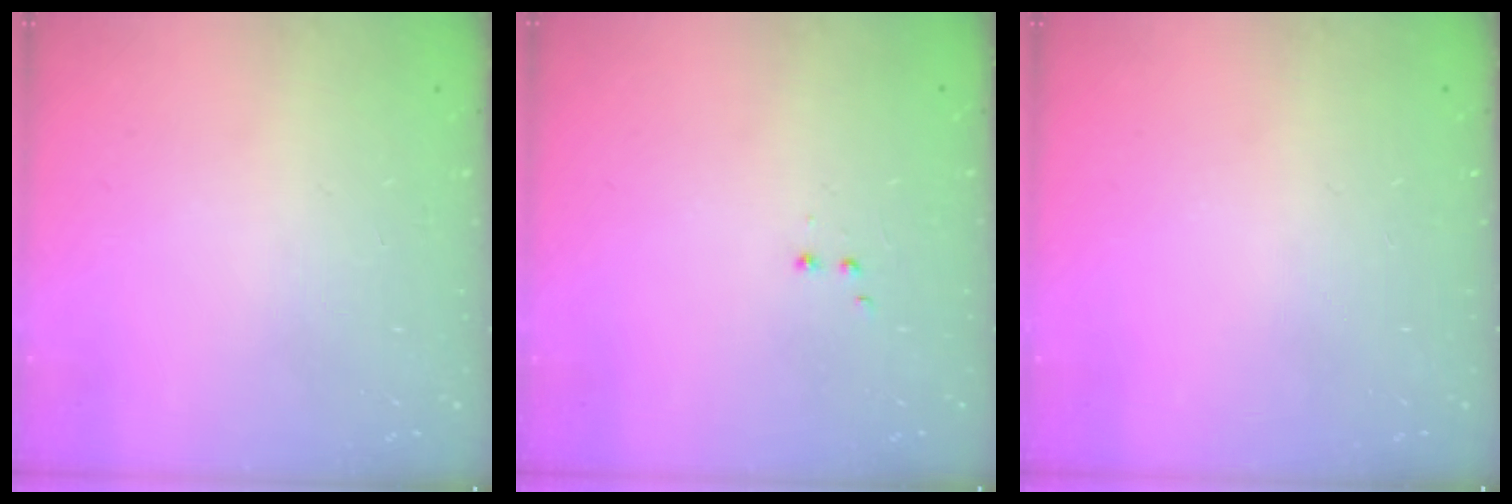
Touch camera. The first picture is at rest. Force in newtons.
{"total": 1.9, "press": 1.8, "slide": 0.5}
{"total": 0.0}